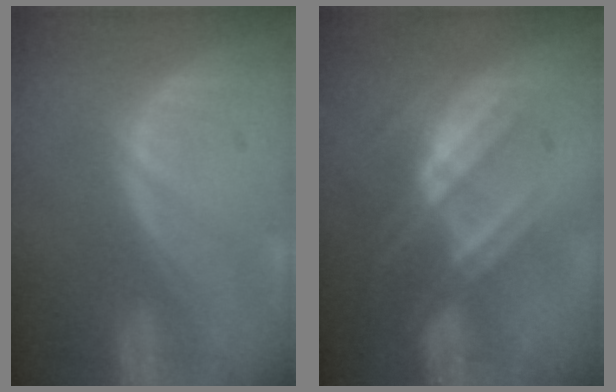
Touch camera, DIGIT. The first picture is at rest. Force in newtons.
{"total": 7.3, "press": 6.8, "slide": 2.6}